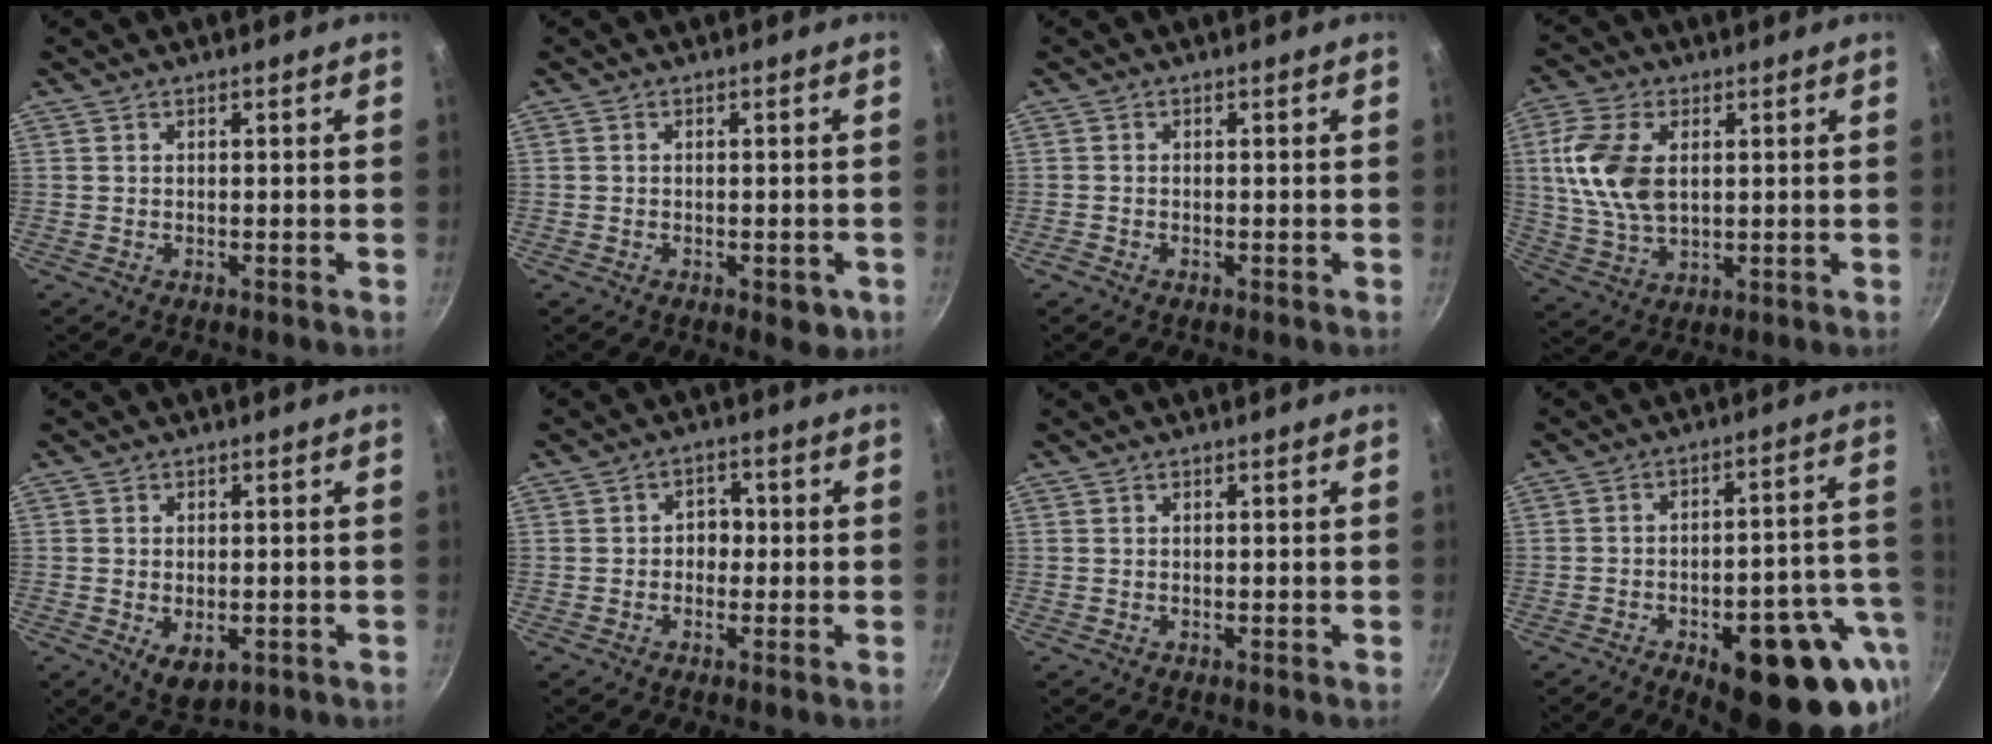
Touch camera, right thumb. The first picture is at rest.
{"total": 3.7, "force": [-1.5, 2.1, 2.7], "torque": [-0.019, 0.007, -0.014]}
{"total": 0.5, "force": [-0.4, 0.2, 0.2], "torque": [-0.011, 0.004, -0.010]}
{"total": 11.9, "force": [2.0, 7.3, 9.2], "torque": [-0.173, -0.001, 0.035]}
{"total": 5.4, "force": [-1.3, 3.3, 4.1], "torque": [-0.058, -0.010, -0.012]}
{"total": 3.6, "force": [-0.4, 3.0, 1.9], "torque": [0.000, 0.010, -0.012]}
{"total": 0.0}
{"total": 23.3, "force": [-9.9, 9.9, 18.7], "torque": [-0.179, 0.036, -0.124]}